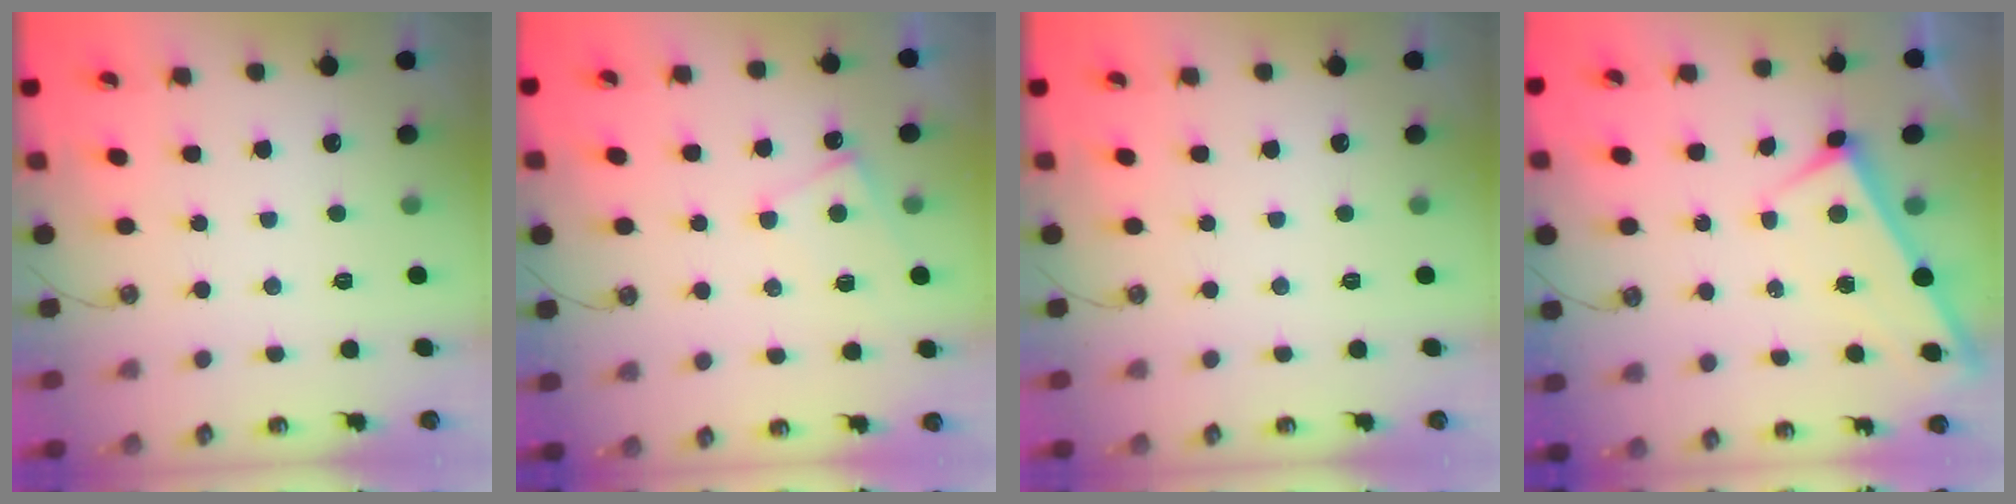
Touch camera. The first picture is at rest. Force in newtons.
{"total": 2.6, "press": 2.5, "slide": 0.5}
{"total": 0.0}
{"total": 1.7, "press": 1.7, "slide": 0.1}